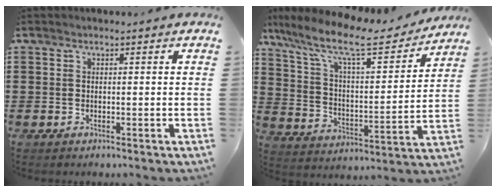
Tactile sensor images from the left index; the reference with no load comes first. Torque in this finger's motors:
{"motor_torque": [2.14, 0.00, 0.82, 0.21]}